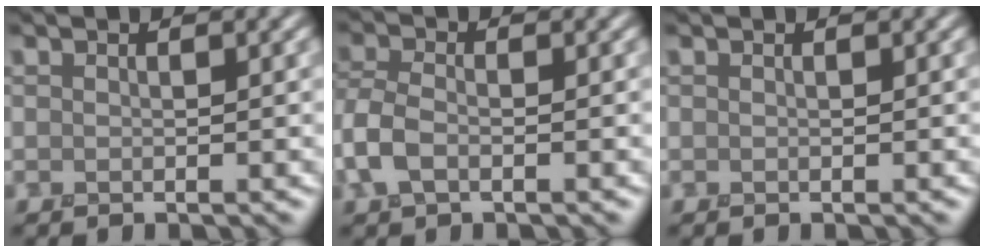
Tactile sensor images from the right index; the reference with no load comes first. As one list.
[{"total": 3.1, "force": [-1.3, 1.7, 2.2], "torque": [-0.061, 0.004, -0.036]}, {"total": 0.0}]